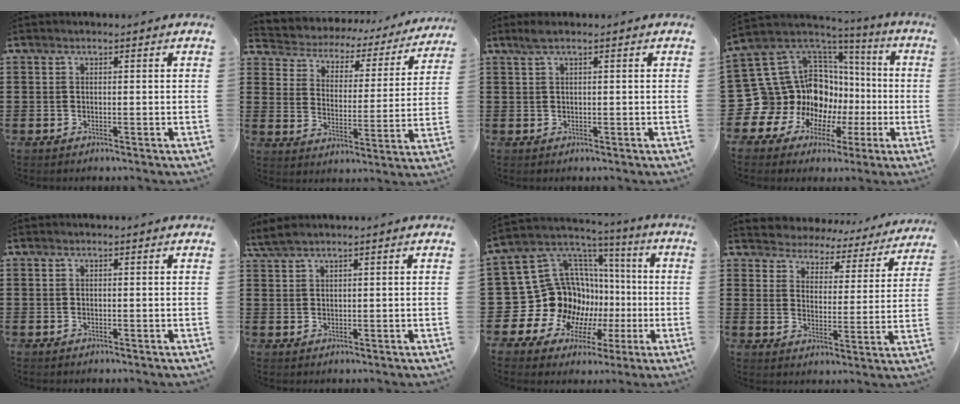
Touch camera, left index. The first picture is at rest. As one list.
[{"total": 2.6, "force": [2.4, 1.0, -0.1], "torque": [-0.021, -0.025, 0.029]}, {"total": 1.4, "force": [0.6, 0.0, 1.3], "torque": [-0.025, 0.000, 0.012]}, {"total": 16.3, "force": [-2.5, 15.2, 5.3], "torque": [-0.157, -0.038, -0.003]}, {"total": 0.0}, {"total": 2.2, "force": [1.7, 0.1, 1.3], "torque": [-0.030, 0.000, 0.033]}, {"total": 18.0, "force": [-2.2, 16.2, 7.4], "torque": [-0.184, -0.038, 0.010]}, {"total": 3.7, "force": [3.6, 0.4, -0.8], "torque": [-0.012, -0.031, 0.055]}]